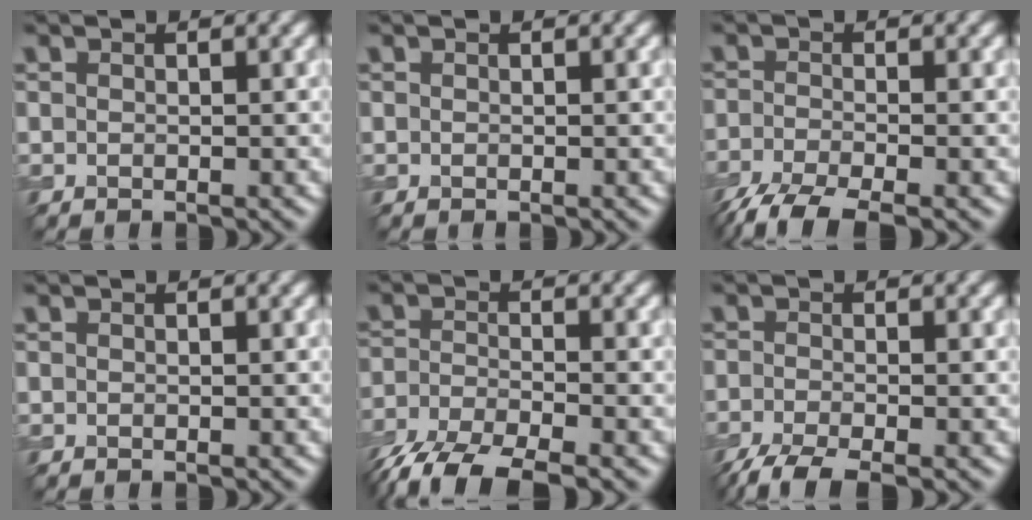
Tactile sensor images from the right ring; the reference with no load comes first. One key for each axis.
{"total": 0.0}
{"total": 5.1, "fx": -3.9, "fy": 1.1, "fz": 3.1, "tx": -0.062, "ty": -0.014, "tz": -0.084}
{"total": 0.0}
{"total": 6.8, "fx": -5.1, "fy": 2.0, "fz": 4.0, "tx": -0.075, "ty": -0.017, "tz": -0.102}
{"total": 4.0, "fx": -3.0, "fy": 0.8, "fz": 2.5, "tx": -0.048, "ty": -0.010, "tz": -0.066}